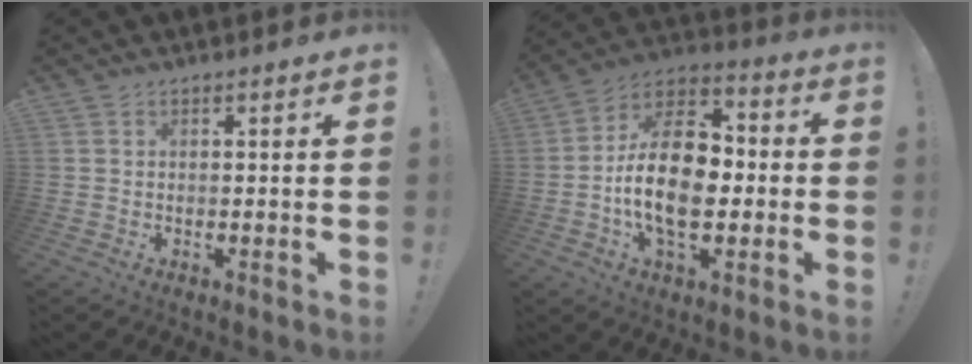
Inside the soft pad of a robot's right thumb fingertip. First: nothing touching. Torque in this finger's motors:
{"motor_torque": [0.26, 1.13, 1.41, -1.02, 0.18]}